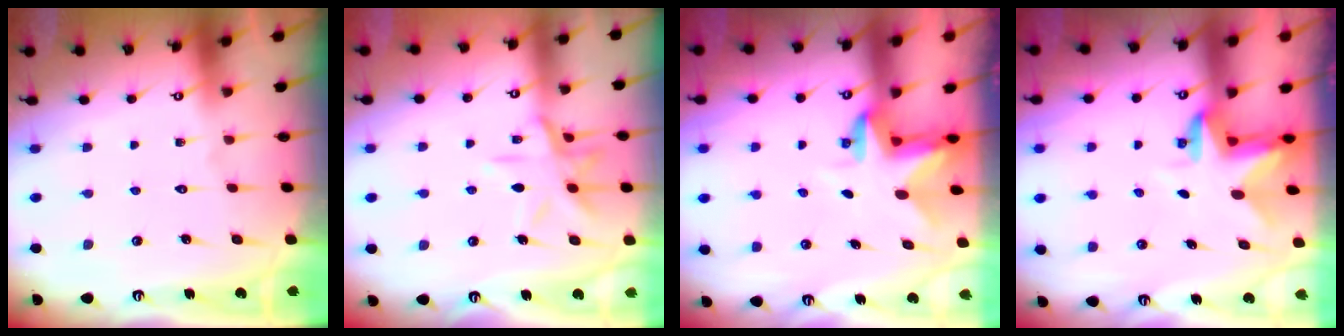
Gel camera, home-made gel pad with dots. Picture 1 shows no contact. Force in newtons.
{"total": 11.9, "press": 11.8, "slide": 0.8}
{"total": 3.0, "press": 2.9, "slide": 0.5}
{"total": 3.0, "press": 2.9, "slide": 0.5}